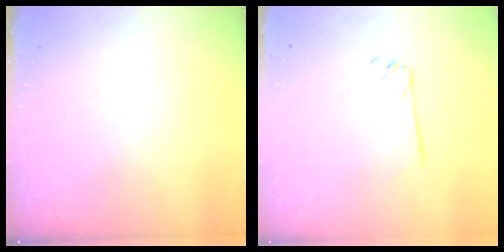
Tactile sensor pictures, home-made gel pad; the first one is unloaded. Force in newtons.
{"total": 2.2, "press": 2.2, "slide": 0.1}